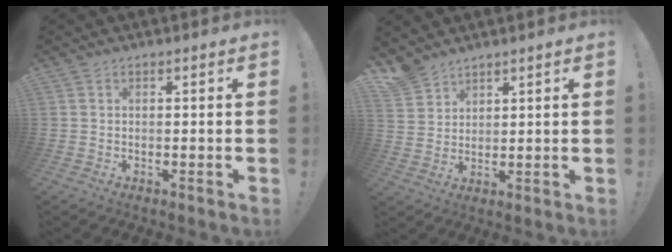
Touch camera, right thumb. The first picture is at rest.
{"total": 5.3, "force": [4.4, 2.8, 0.9], "torque": [-0.024, -0.034, 0.088]}